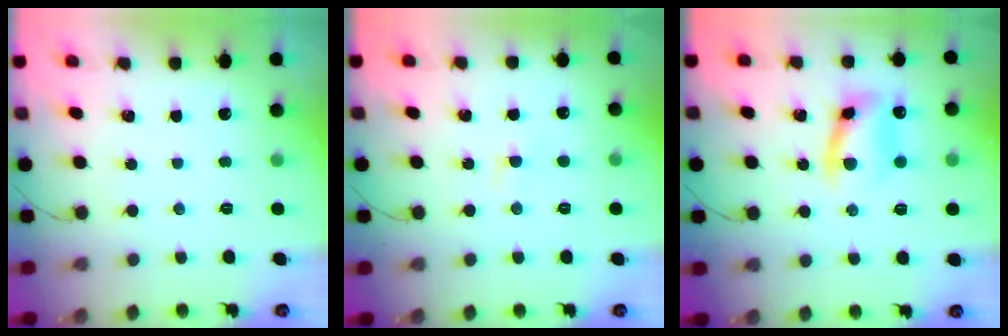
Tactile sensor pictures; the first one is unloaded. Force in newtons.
{"total": 1.9, "press": 1.7, "slide": 0.9}
{"total": 10.6, "press": 10.5, "slide": 1.4}